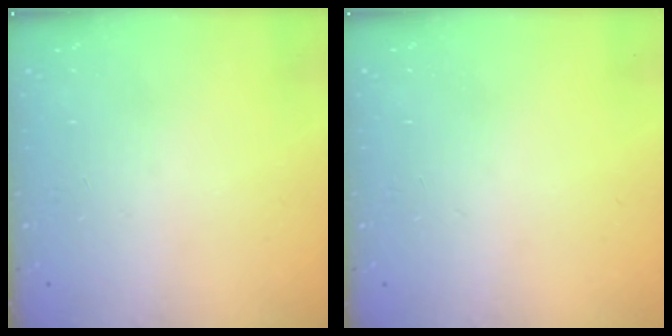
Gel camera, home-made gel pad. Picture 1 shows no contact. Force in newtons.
{"total": 0.0}